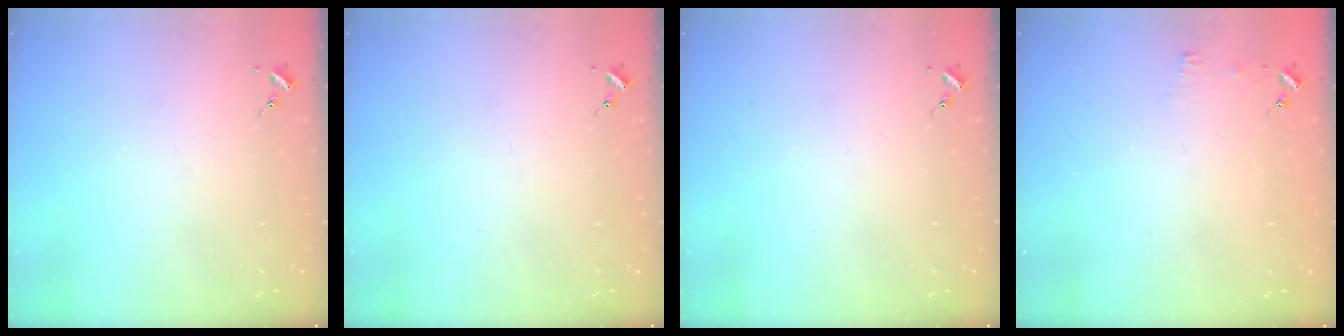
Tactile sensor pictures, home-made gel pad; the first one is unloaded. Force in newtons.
{"total": 0.0}
{"total": 0.0}
{"total": 3.5, "press": 3.5, "slide": 0.3}